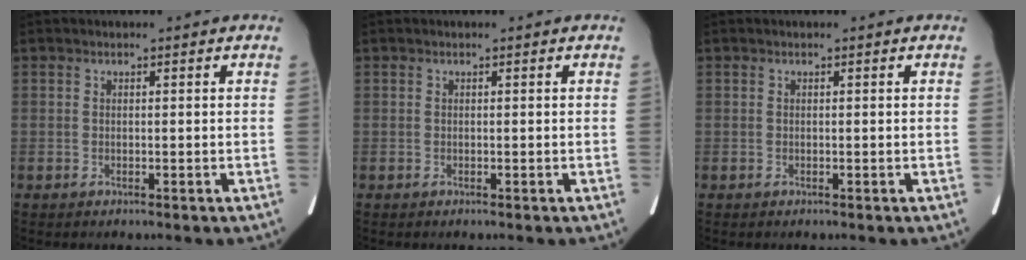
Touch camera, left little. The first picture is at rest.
{"total": 0.0}
{"total": 0.0}